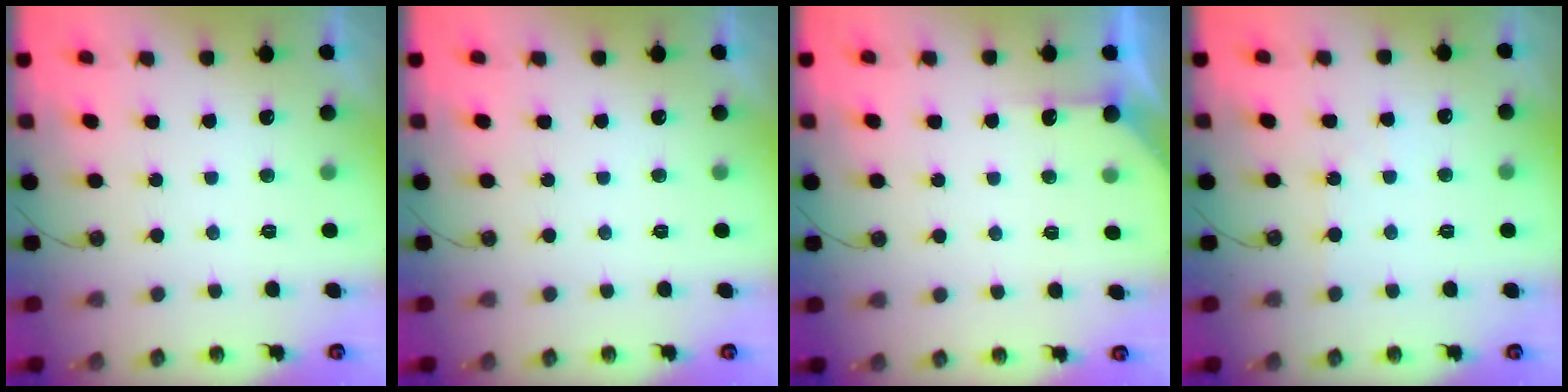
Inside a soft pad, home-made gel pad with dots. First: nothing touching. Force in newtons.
{"total": 0.0}
{"total": 4.5, "press": 4.5, "slide": 0.3}
{"total": 2.5, "press": 2.5, "slide": 0.4}